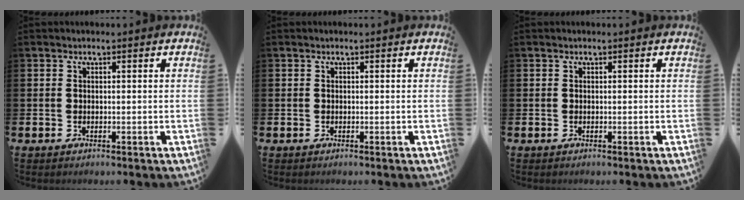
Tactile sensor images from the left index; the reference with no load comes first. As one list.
[{"total": 0.0}, {"total": 0.0}]